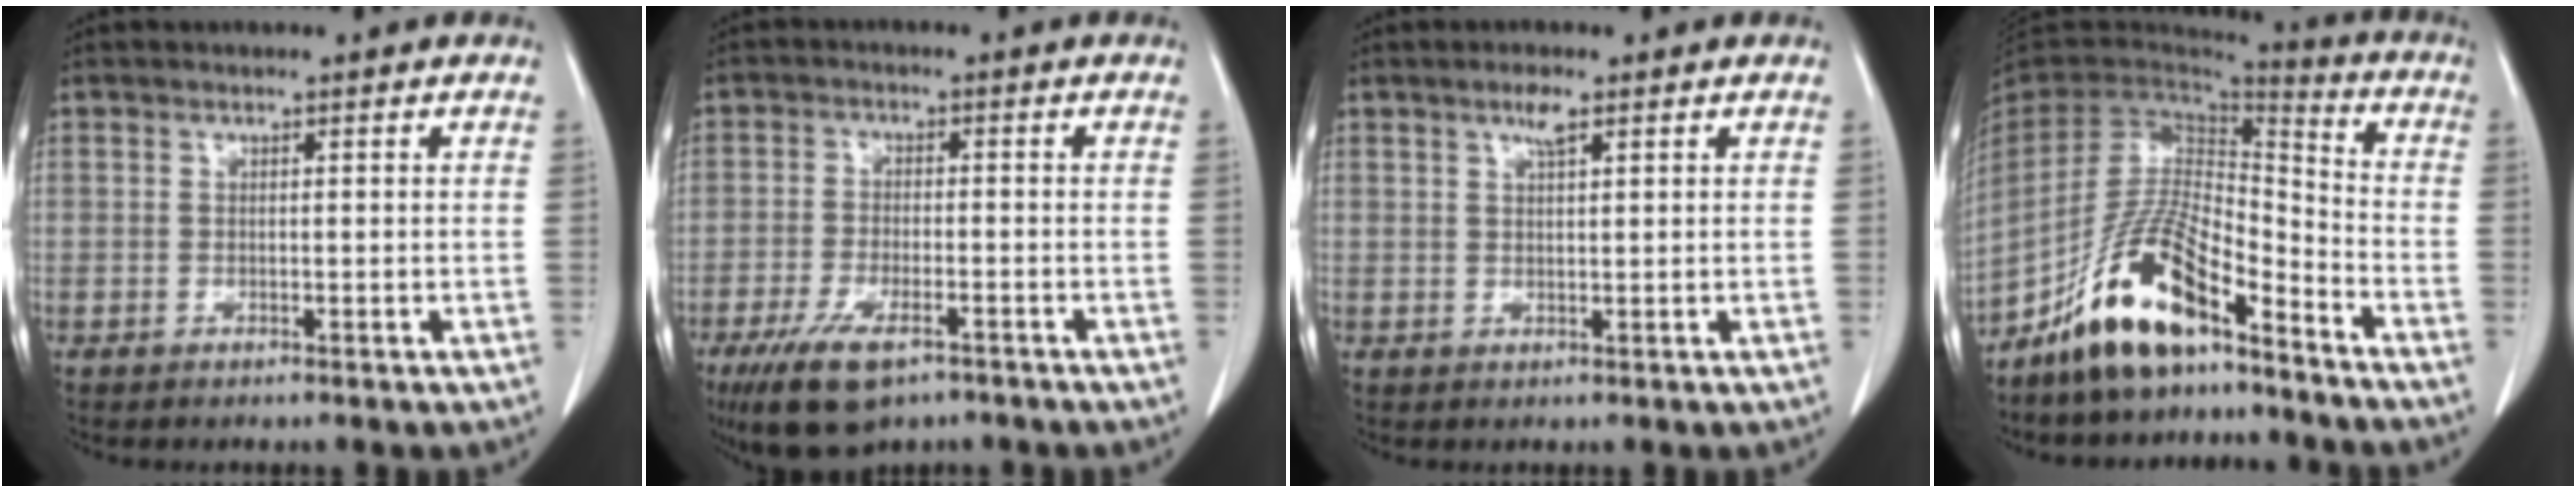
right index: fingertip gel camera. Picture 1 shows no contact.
{"total": 9.0, "force": [-5.8, 3.3, 6.1], "torque": [-0.118, -0.015, -0.097]}
{"total": 2.4, "force": [1.5, 0.5, 1.8], "torque": [-0.035, 0.004, 0.026]}
{"total": 14.2, "force": [-9.8, 3.9, 9.5], "torque": [-0.194, 0.010, -0.182]}